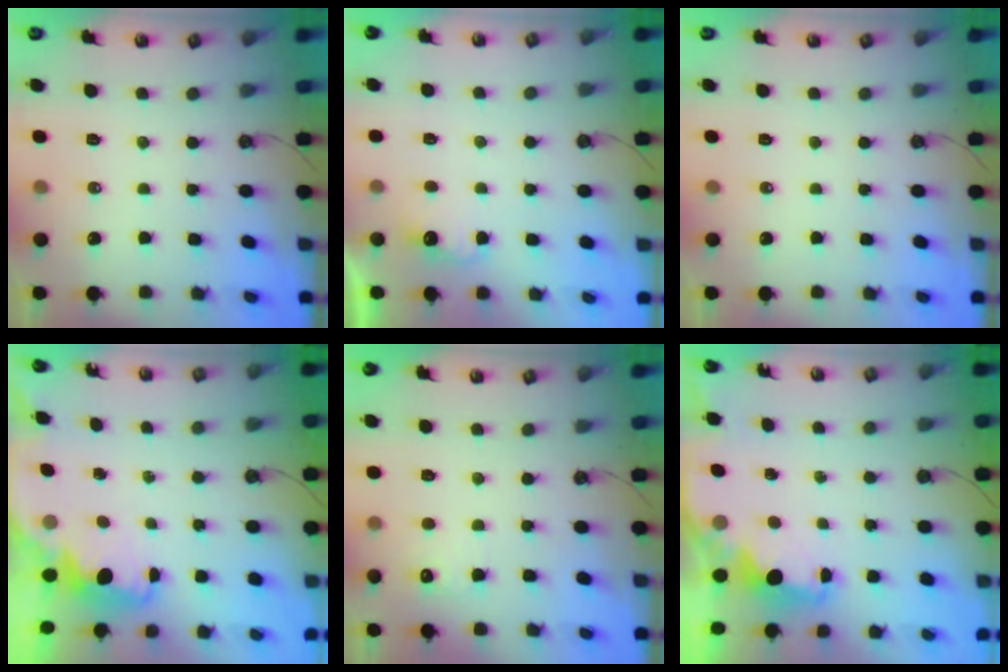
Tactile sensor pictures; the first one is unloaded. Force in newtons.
{"total": 3.9, "press": 3.8, "slide": 0.9}
{"total": 0.0}
{"total": 2.4, "press": 2.3, "slide": 0.6}
{"total": 5.2, "press": 5.0, "slide": 1.3}
{"total": 2.3, "press": 2.2, "slide": 0.7}